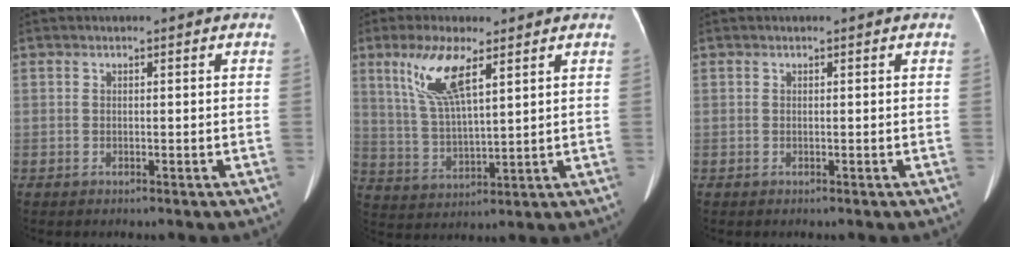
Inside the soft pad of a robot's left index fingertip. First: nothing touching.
{"total": 9.1, "force": [4.8, 1.8, 7.5], "torque": [-0.161, 0.004, 0.100]}
{"total": 0.0}